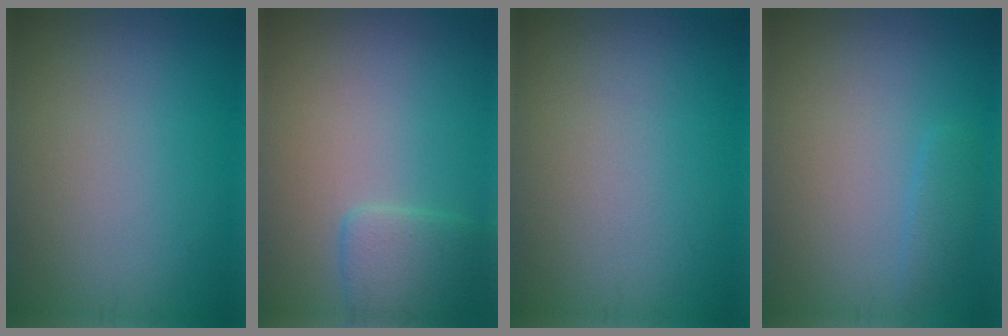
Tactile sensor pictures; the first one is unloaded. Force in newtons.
{"total": 2.4, "press": 2.3, "slide": 0.2}
{"total": 0.0}
{"total": 1.2, "press": 1.2, "slide": 0.2}